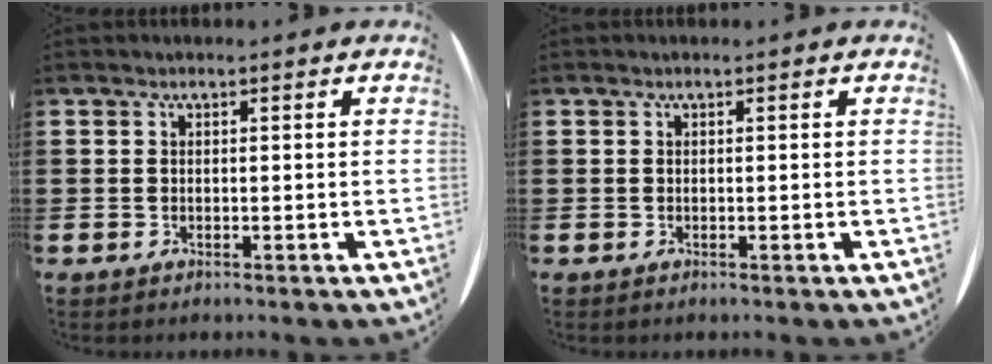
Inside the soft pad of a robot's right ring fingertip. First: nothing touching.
{"total": 0.0}